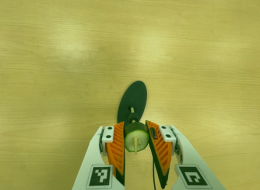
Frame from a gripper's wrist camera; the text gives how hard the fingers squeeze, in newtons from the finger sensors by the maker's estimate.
{"total": 10.1, "left": 10.4, "right": 9.7}